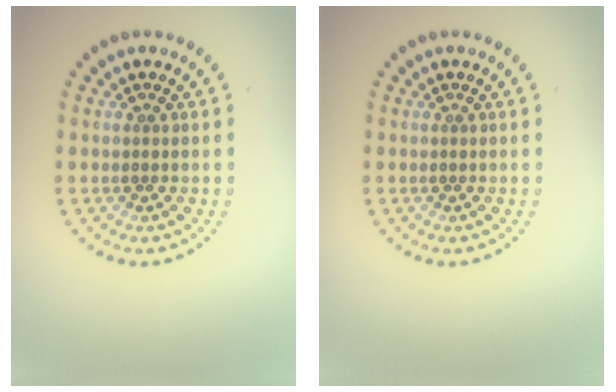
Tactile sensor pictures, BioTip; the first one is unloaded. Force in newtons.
{"total": 0.0}